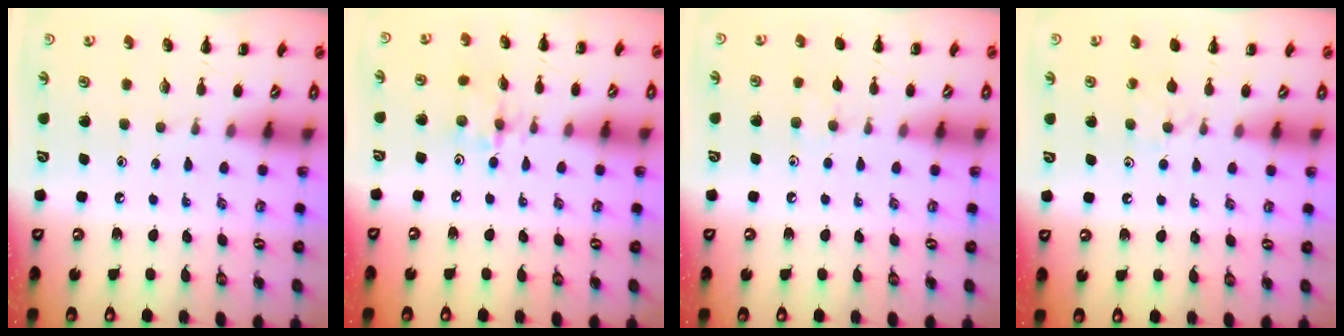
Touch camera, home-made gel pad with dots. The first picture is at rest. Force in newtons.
{"total": 4.1, "press": 4.1, "slide": 0.5}
{"total": 3.3, "press": 3.1, "slide": 1.2}
{"total": 5.4, "press": 5.1, "slide": 1.8}